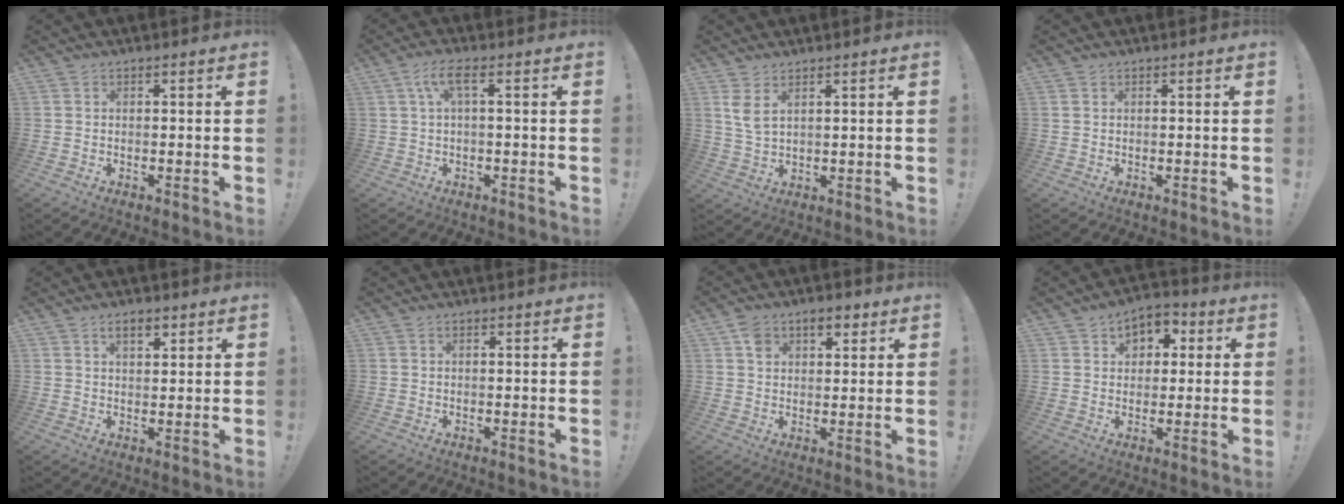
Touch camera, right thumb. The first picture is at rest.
{"total": 5.5, "force": [1.2, 1.0, 5.3], "torque": [-0.104, 0.003, 0.021]}
{"total": 4.5, "force": [2.5, 1.5, 3.4], "torque": [-0.059, -0.012, 0.044]}
{"total": 0.0}
{"total": 4.3, "force": [2.3, 2.2, 2.9], "torque": [-0.044, -0.003, 0.039]}
{"total": 0.0}
{"total": 6.6, "force": [3.4, 4.6, 3.3], "torque": [-0.051, -0.001, 0.063]}
{"total": 6.6, "force": [2.0, 5.6, 2.6], "torque": [-0.034, -0.001, 0.040]}